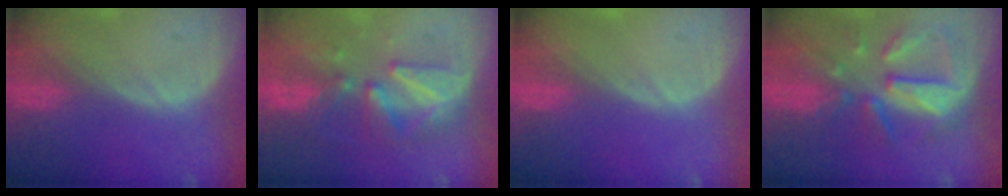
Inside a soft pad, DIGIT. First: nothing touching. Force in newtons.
{"total": 8.3, "press": 8.1, "slide": 1.9}
{"total": 0.0}
{"total": 10.3, "press": 9.3, "slide": 4.4}